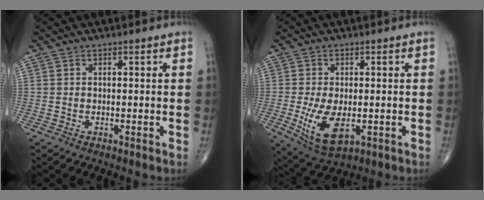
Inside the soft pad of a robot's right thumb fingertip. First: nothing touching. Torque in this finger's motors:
{"motor_torque": [2.56, 2.23, 0.72, 0.55, 0.17]}